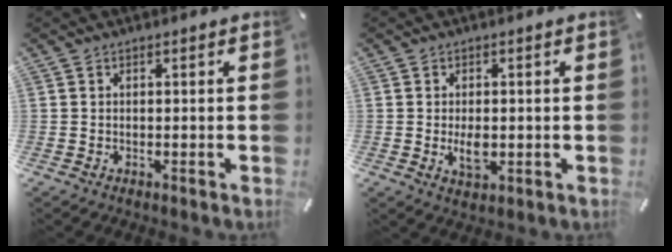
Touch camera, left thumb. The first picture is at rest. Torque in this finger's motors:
{"motor_torque": [0.43, 0.79, 0.00, 0.01, 0.21]}